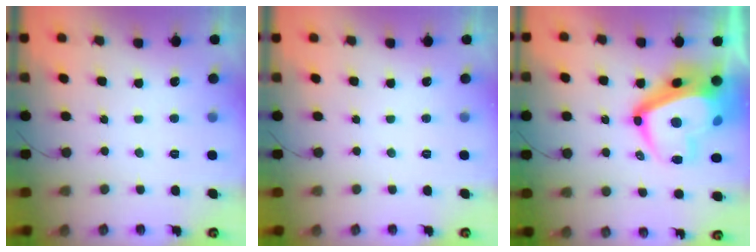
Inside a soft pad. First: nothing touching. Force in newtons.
{"total": 0.0}
{"total": 18.7, "press": 18.6, "slide": 2.2}